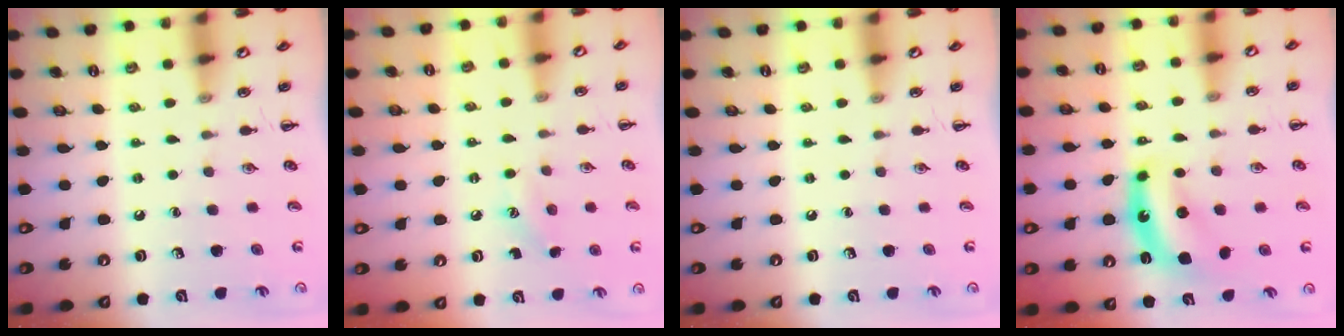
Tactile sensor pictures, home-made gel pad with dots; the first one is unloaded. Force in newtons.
{"total": 6.6, "press": 6.4, "slide": 1.8}
{"total": 0.0}
{"total": 7.8, "press": 7.7, "slide": 1.4}